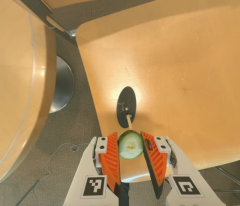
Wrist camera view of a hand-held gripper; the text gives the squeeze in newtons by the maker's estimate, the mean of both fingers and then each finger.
{"total": 6.3, "left": 6.1, "right": 6.5}